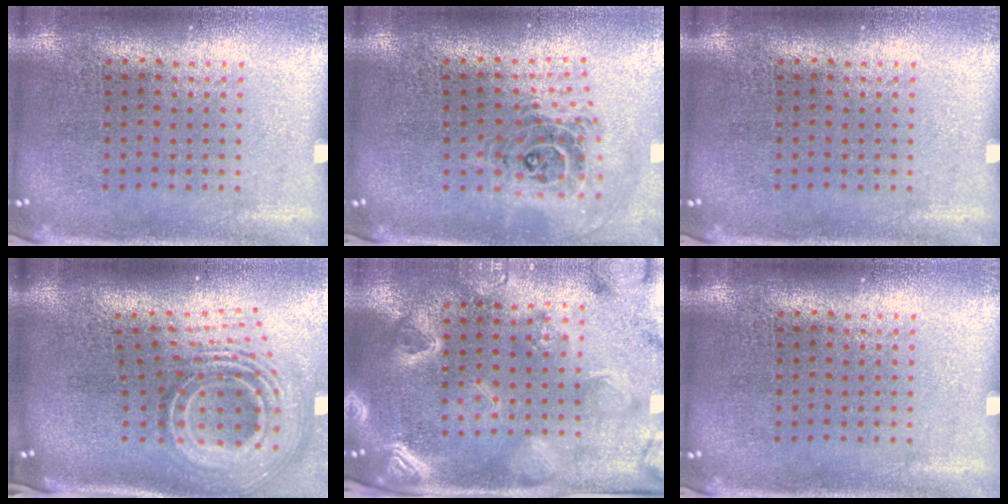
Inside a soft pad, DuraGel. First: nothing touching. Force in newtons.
{"total": 1.0, "press": 1.0, "slide": 0.3}
{"total": 0.0}
{"total": 3.2, "press": 2.0, "slide": 2.5}
{"total": 3.6, "press": 3.1, "slide": 1.8}
{"total": 0.0}